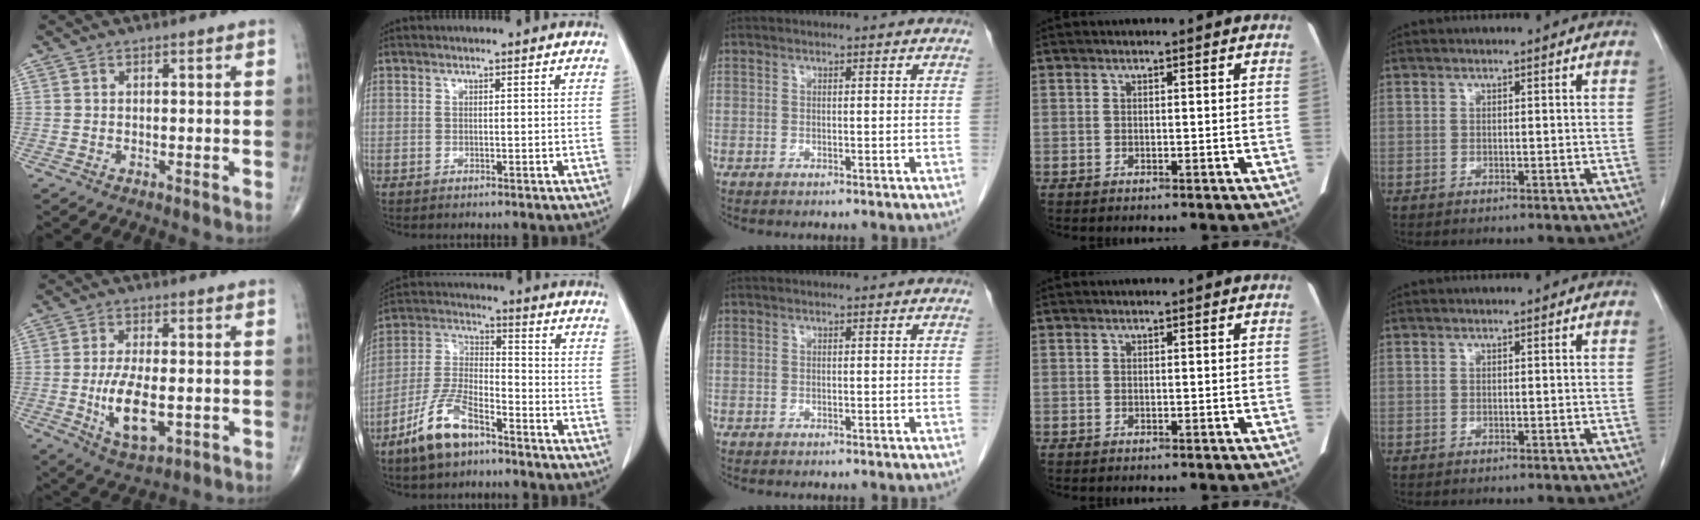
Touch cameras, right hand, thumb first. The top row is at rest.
{"thumb": {"total": 10.5, "force": [-2.0, 4.7, 9.2], "torque": [-0.161, -0.010, -0.027]}, "index": {"total": 10.2, "force": [-6.9, 3.5, 6.7], "torque": [-0.153, -0.005, -0.136]}}